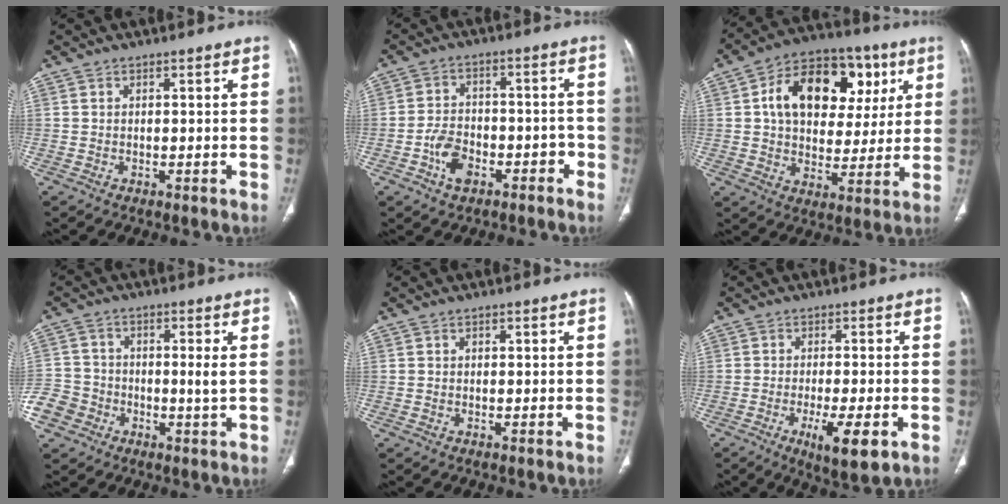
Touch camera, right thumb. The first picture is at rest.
{"total": 8.1, "force": [-4.1, 5.0, 5.0], "torque": [-0.063, 0.034, -0.065]}
{"total": 20.6, "force": [6.2, 13.6, 14.1], "torque": [-0.175, 0.012, 0.094]}
{"total": 7.7, "force": [-2.3, 5.5, 4.9], "torque": [-0.082, 0.021, -0.047]}
{"total": 0.7, "force": [0.2, 0.5, 0.5], "torque": [-0.003, 0.001, 0.002]}
{"total": 8.2, "force": [-3.2, 1.9, 7.3], "torque": [-0.121, -0.013, -0.047]}